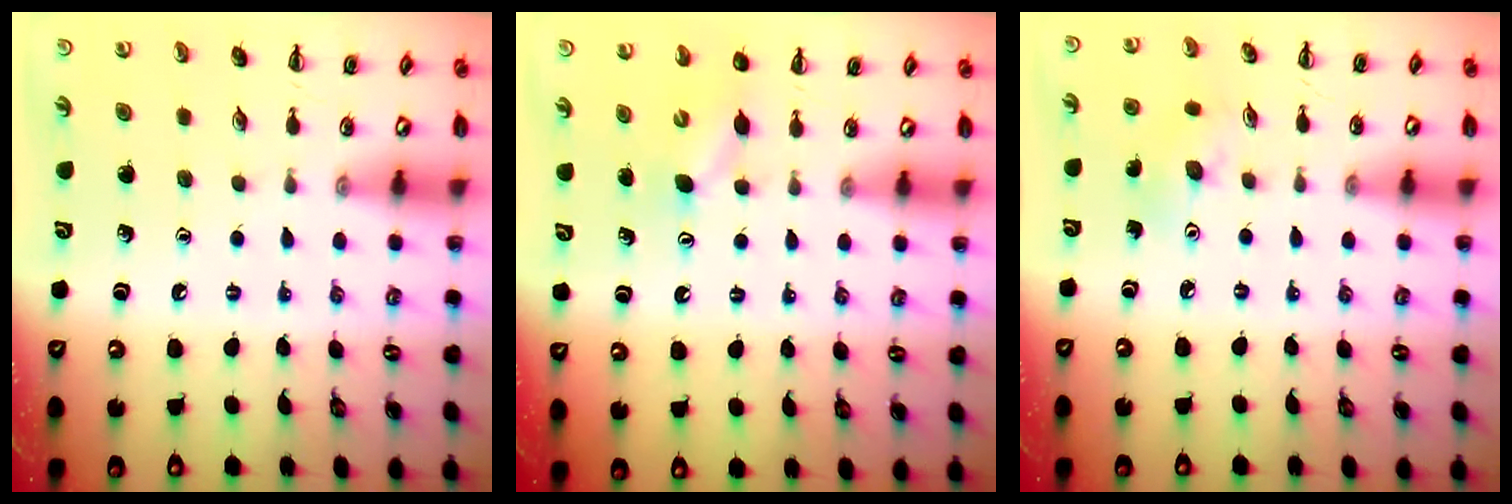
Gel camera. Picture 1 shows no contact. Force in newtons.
{"total": 3.4, "press": 3.3, "slide": 0.9}
{"total": 3.2, "press": 3.1, "slide": 0.8}